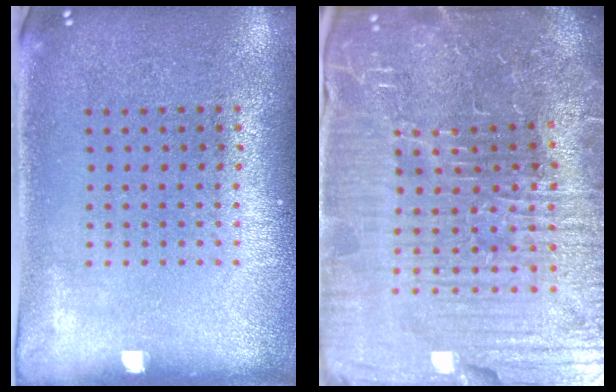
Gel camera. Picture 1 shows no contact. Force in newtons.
{"total": 7.4, "press": 6.6, "slide": 3.4}